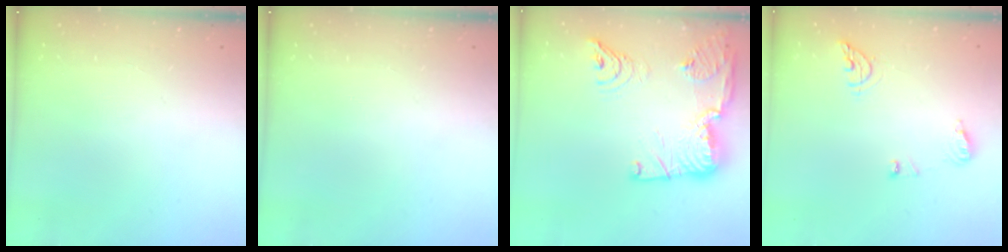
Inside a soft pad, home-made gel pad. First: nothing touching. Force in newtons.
{"total": 0.0}
{"total": 21.8, "press": 20.6, "slide": 6.9}
{"total": 8.0, "press": 8.0, "slide": 0.9}